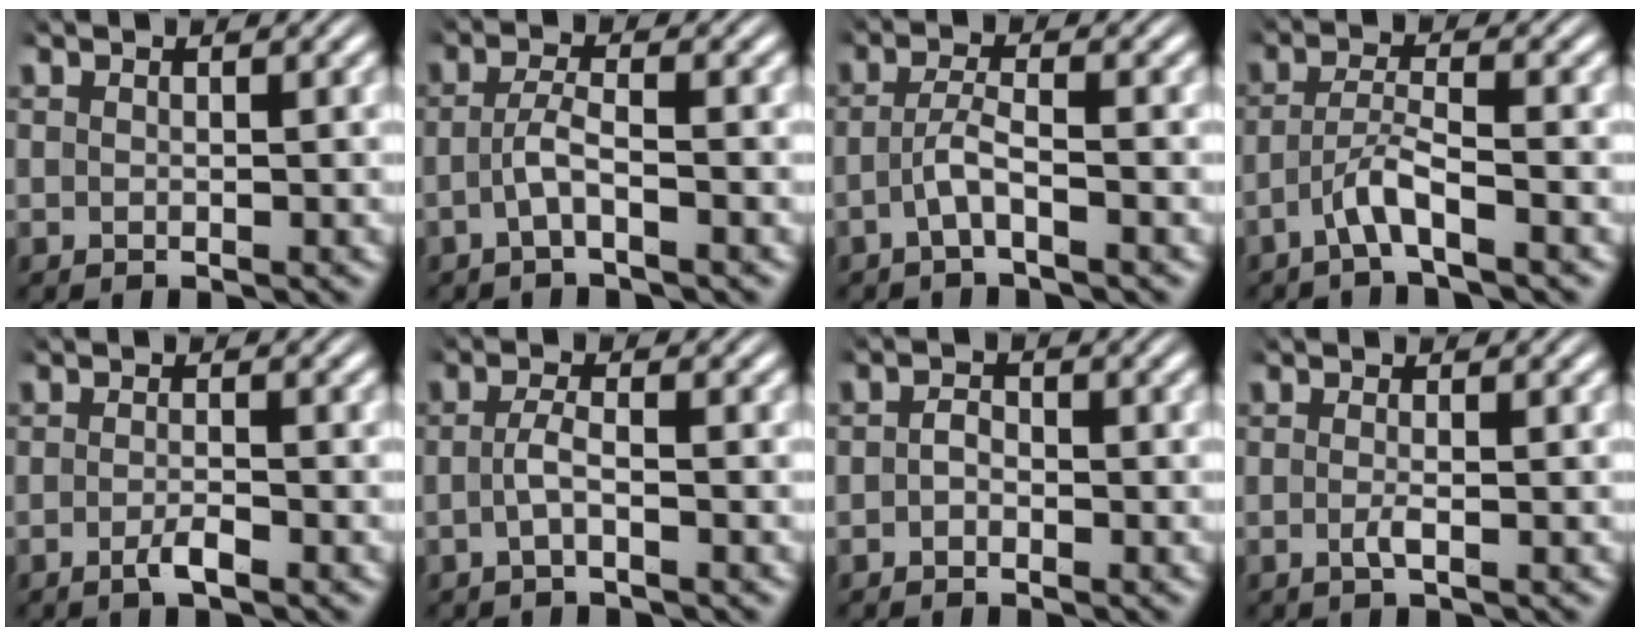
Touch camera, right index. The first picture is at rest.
{"total": 2.4, "force": [-1.6, 0.1, 1.8], "torque": [-0.040, -0.003, -0.027]}
{"total": 2.6, "force": [-1.8, 0.2, 1.8], "torque": [-0.040, -0.002, -0.032]}
{"total": 3.1, "force": [-2.1, 0.4, 2.2], "torque": [-0.041, -0.002, -0.039]}
{"total": 1.6, "force": [-1.2, 0.3, 1.1], "torque": [-0.019, -0.001, -0.026]}
{"total": 1.9, "force": [-1.1, -0.1, 1.6], "torque": [-0.035, -0.004, -0.018]}
{"total": 1.2, "force": [-0.7, 0.8, 0.6], "torque": [-0.014, -0.011, -0.010]}
{"total": 1.1, "force": [-0.7, 0.0, 0.8], "torque": [-0.019, -0.007, -0.011]}